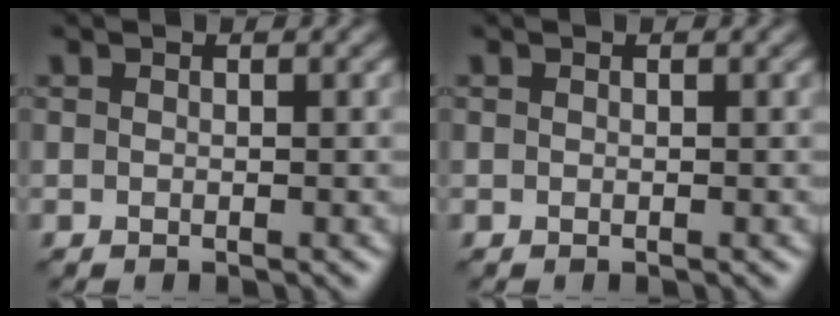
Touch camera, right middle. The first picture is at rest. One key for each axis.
{"total": 0.0}